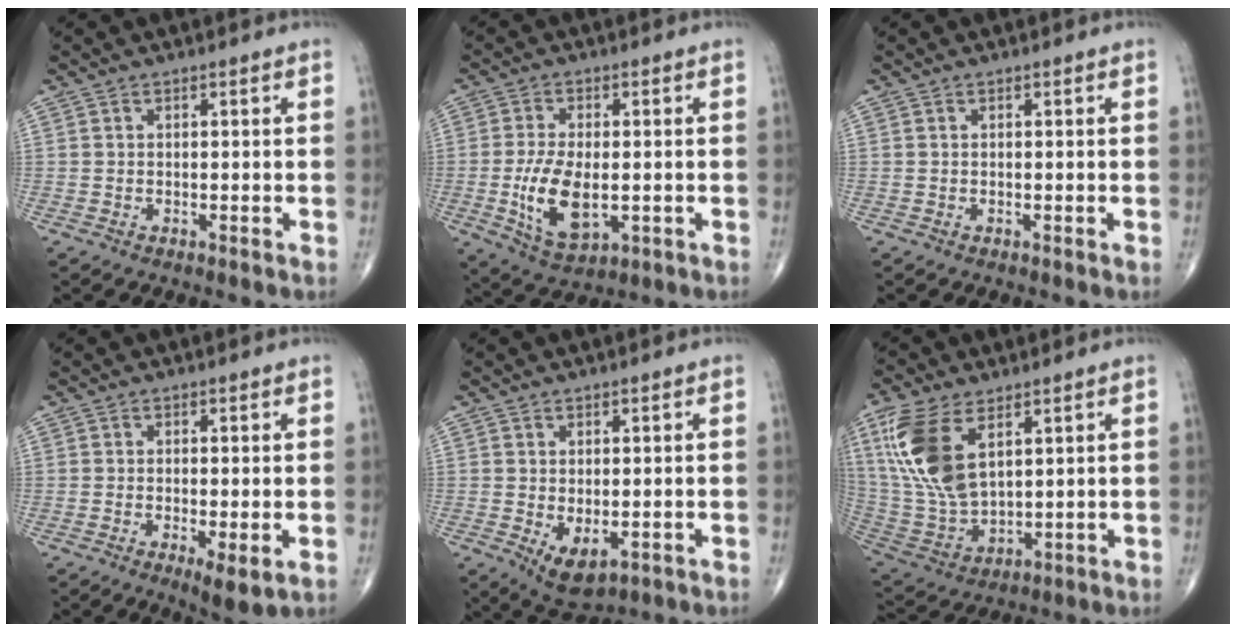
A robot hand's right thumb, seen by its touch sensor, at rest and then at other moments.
{"total": 10.7, "force": [-1.7, 5.5, 9.0], "torque": [-0.170, -0.011, -0.021]}
{"total": 0.0}
{"total": 4.7, "force": [-1.3, 1.4, 4.3], "torque": [-0.076, -0.016, -0.021]}
{"total": 5.7, "force": [-1.2, 3.1, 4.6], "torque": [-0.070, -0.009, -0.004]}
{"total": 16.0, "force": [6.7, 8.2, 12.1], "torque": [-0.255, -0.021, 0.142]}